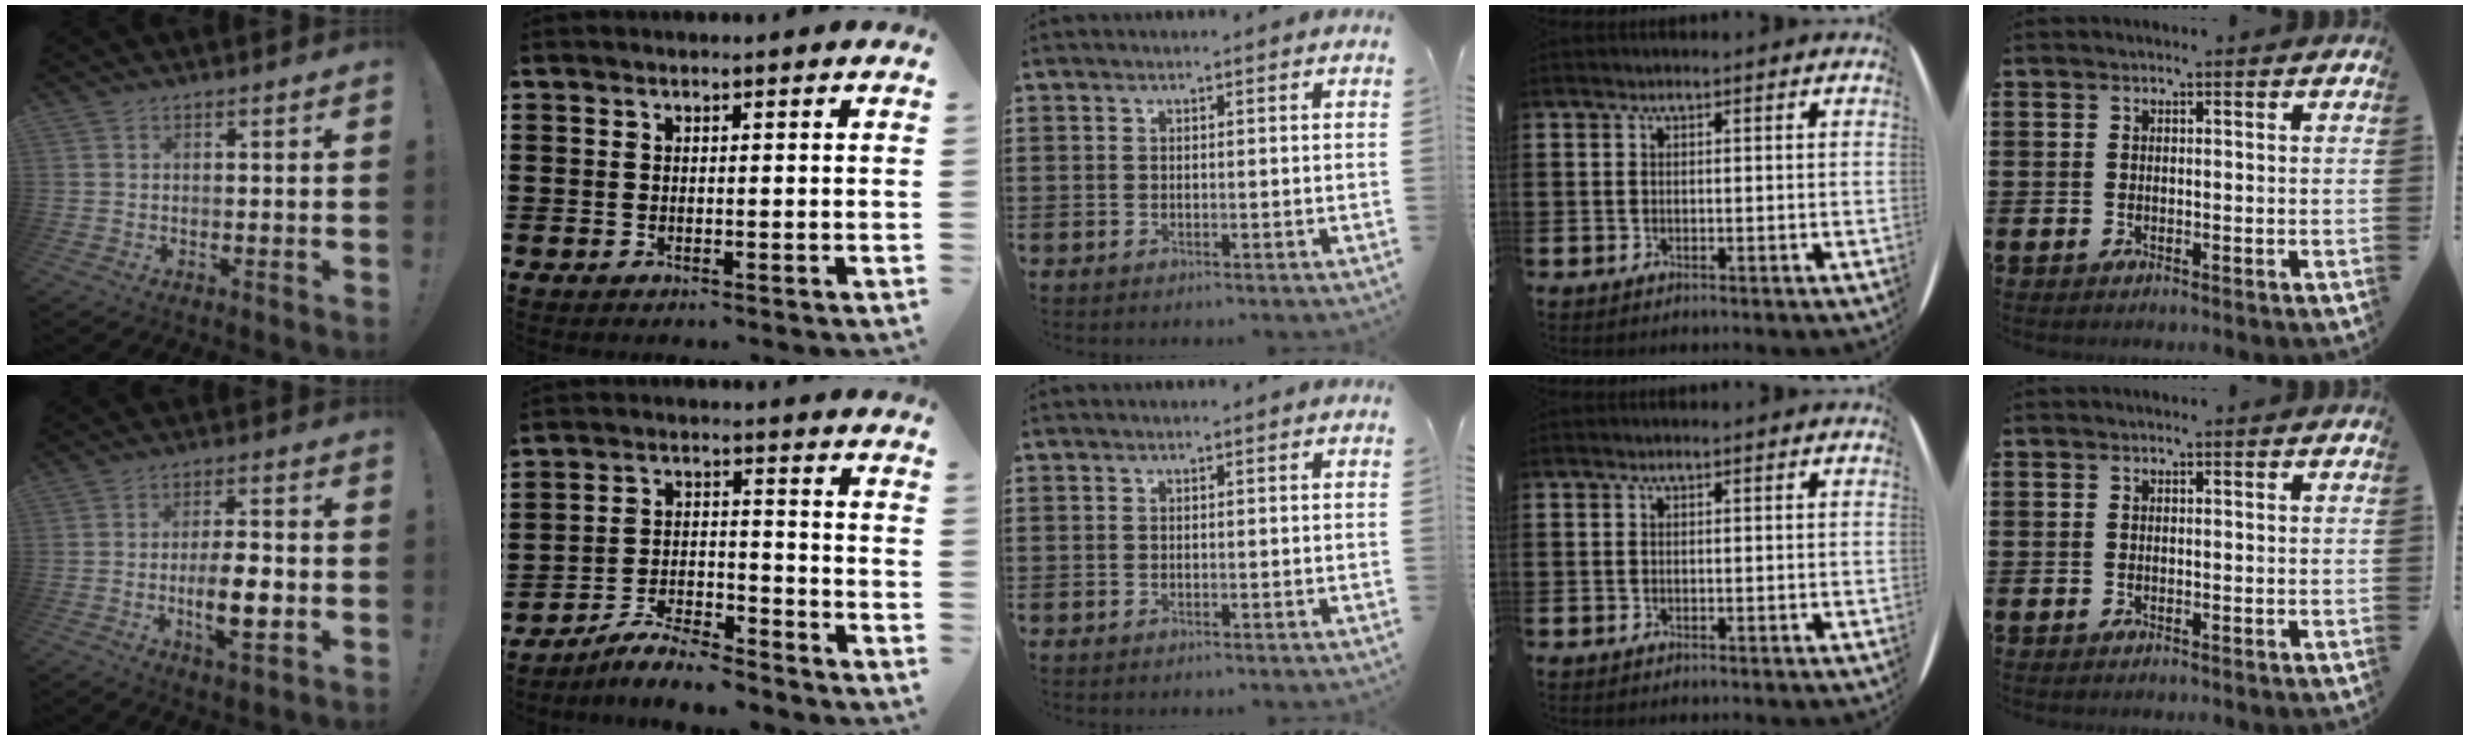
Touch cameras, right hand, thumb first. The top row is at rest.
{"thumb": {"total": 11.1, "force": [-2.6, 3.4, 10.2], "torque": [-0.169, 0.000, -0.050]}, "index": {"total": 6.1, "force": [-5.8, 0.5, 1.9], "torque": [-0.043, 0.003, -0.113]}}